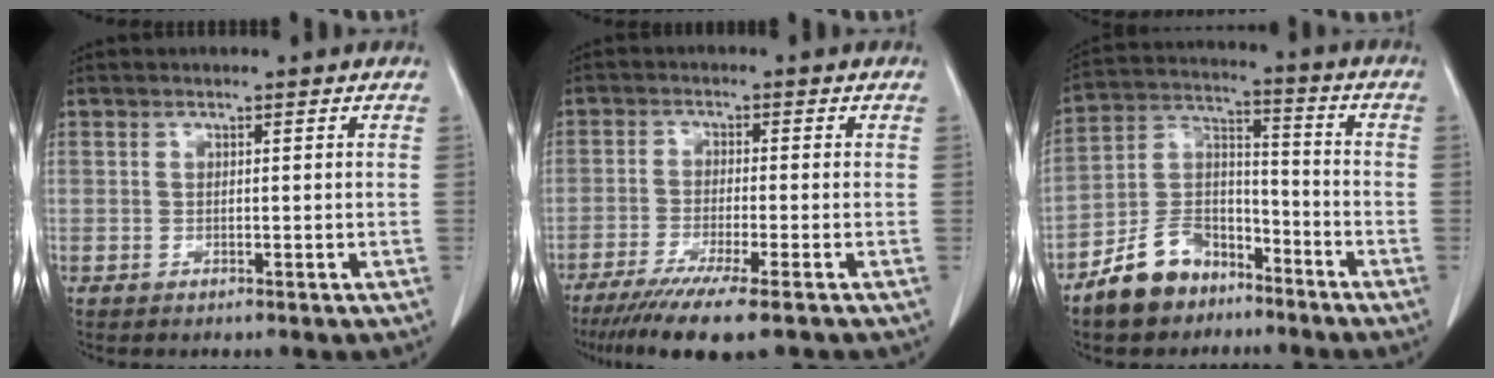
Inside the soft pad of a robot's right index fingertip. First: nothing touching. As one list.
[{"total": 9.6, "force": [-6.9, 0.3, 6.7], "torque": [-0.106, -0.024, -0.108]}, {"total": 10.8, "force": [-7.7, 6.5, 4.0], "torque": [-0.084, 0.024, -0.142]}]